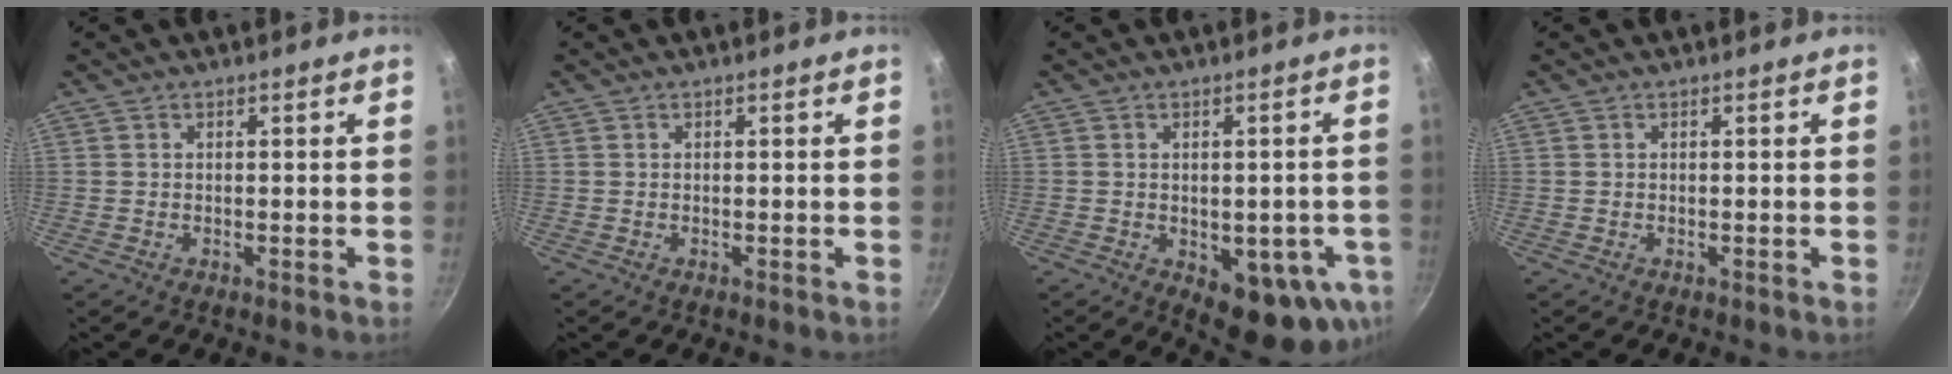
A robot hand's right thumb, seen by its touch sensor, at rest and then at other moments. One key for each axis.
{"total": 0.0}
{"total": 13.0, "fx": -3.7, "fy": 6.6, "fz": 10.6, "tx": -0.089, "ty": -0.010, "tz": -0.037}
{"total": 0.0}